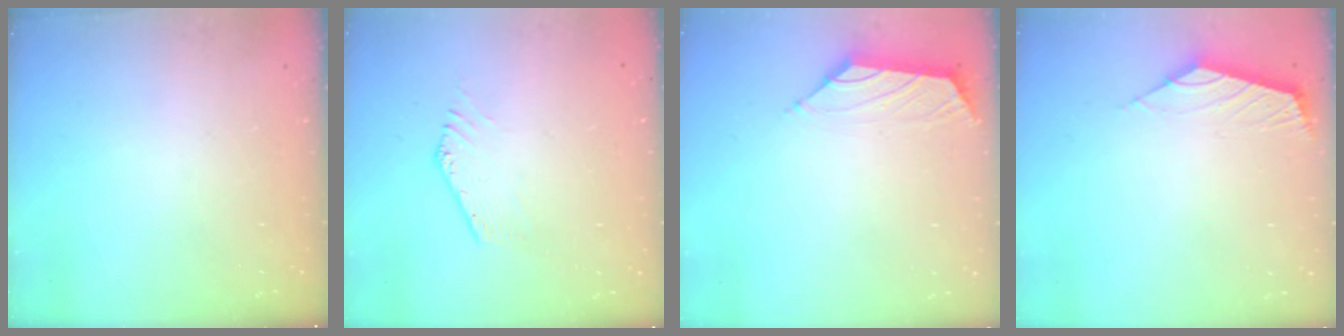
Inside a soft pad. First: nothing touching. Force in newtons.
{"total": 0.7, "press": 0.7, "slide": 0.2}
{"total": 1.5, "press": 1.4, "slide": 0.6}
{"total": 2.4, "press": 2.3, "slide": 0.6}